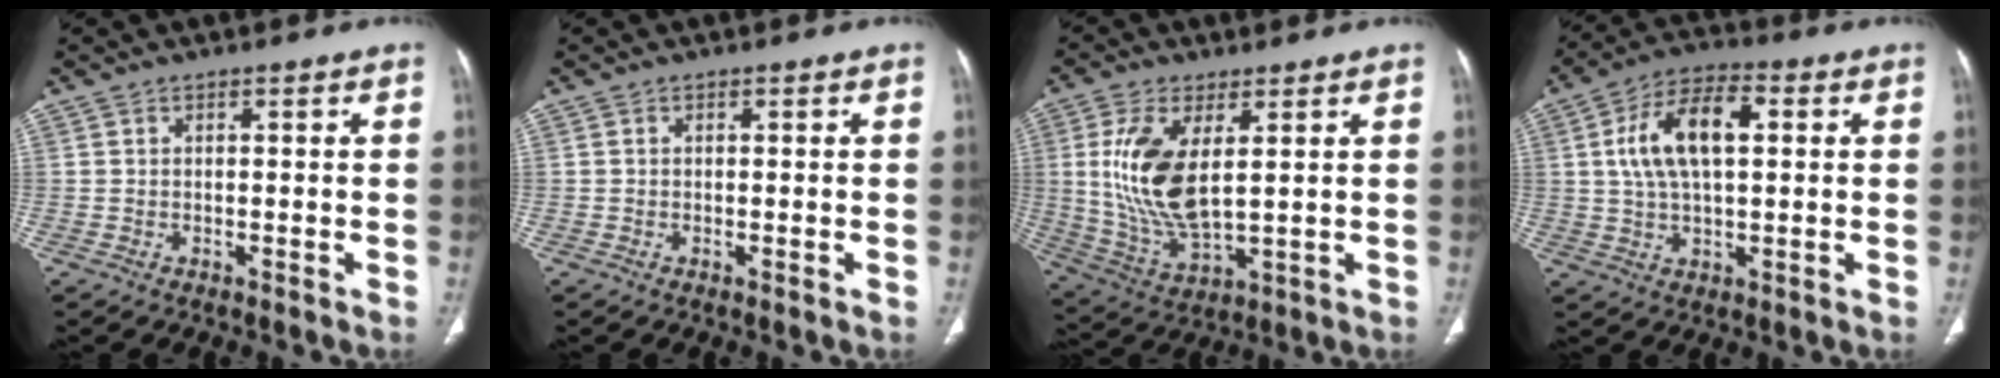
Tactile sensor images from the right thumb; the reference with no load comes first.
{"total": 0.0}
{"total": 14.1, "force": [2.8, 6.4, 12.3], "torque": [-0.258, -0.020, 0.068]}
{"total": 12.8, "force": [2.6, 6.4, 10.9], "torque": [-0.202, 0.019, 0.043]}